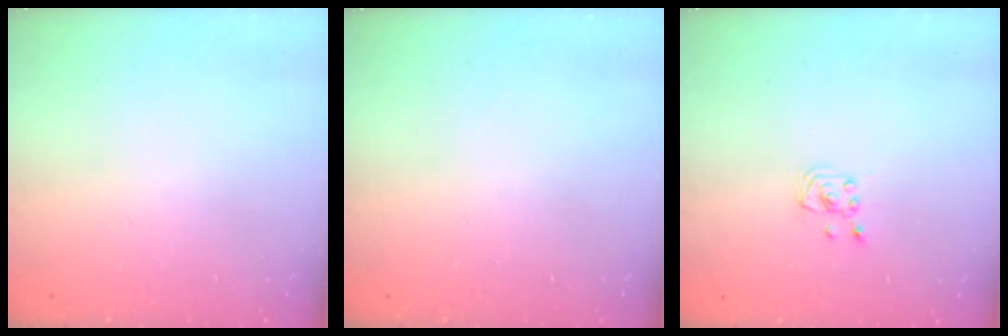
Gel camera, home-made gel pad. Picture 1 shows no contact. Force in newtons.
{"total": 0.0}
{"total": 2.0, "press": 2.0, "slide": 0.2}